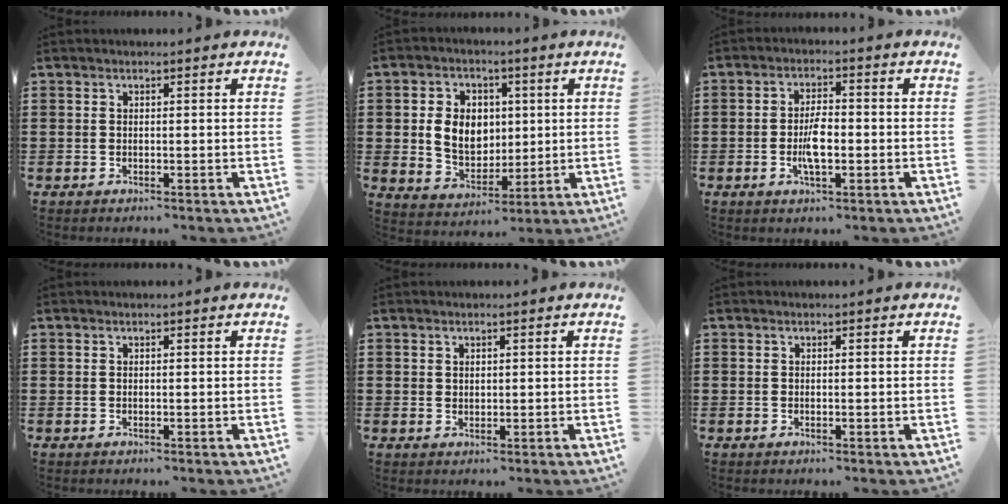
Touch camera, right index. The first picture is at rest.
{"total": 7.6, "force": [0.8, 6.1, 4.4], "torque": [-0.095, 0.009, 0.011]}
{"total": 5.0, "force": [-1.0, 1.8, 4.6], "torque": [-0.101, -0.002, -0.025]}
{"total": 0.0}
{"total": 1.0, "force": [0.7, 0.6, 0.2], "torque": [-0.006, 0.003, 0.014]}
{"total": 0.0}